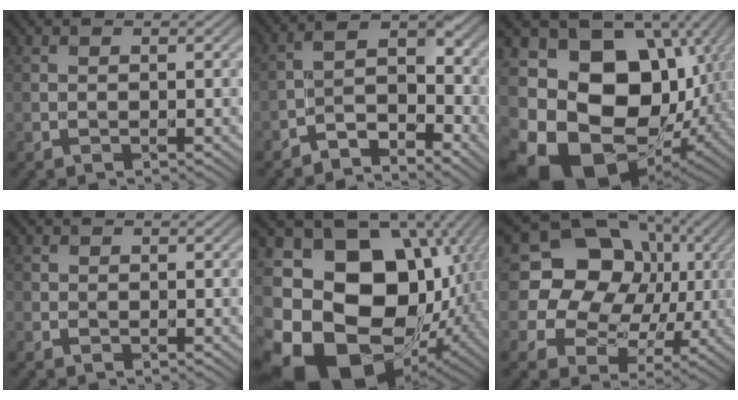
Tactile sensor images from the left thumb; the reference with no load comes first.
{"total": 5.5, "force": [-4.5, 2.9, 1.3], "torque": [0.003, 0.005, -0.090]}
{"total": 17.6, "force": [-2.9, 13.8, 10.4], "torque": [-0.202, -0.031, -0.038]}
{"total": 0.6, "force": [-0.2, 0.5, -0.1], "torque": [0.005, -0.004, -0.005]}
{"total": 19.3, "force": [-4.1, 15.4, 10.9], "torque": [-0.230, -0.032, -0.057]}
{"total": 17.6, "force": [5.1, 15.3, 7.2], "torque": [-0.195, 0.042, 0.087]}